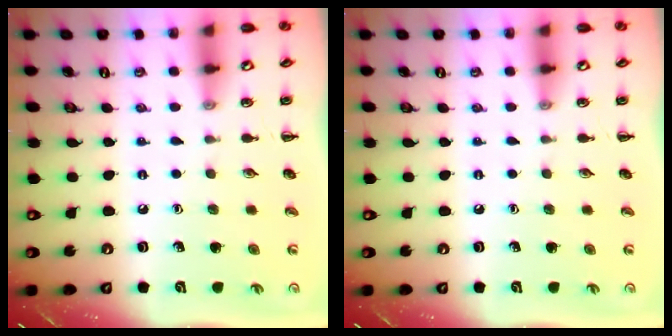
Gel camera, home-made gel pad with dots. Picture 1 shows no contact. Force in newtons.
{"total": 0.0}